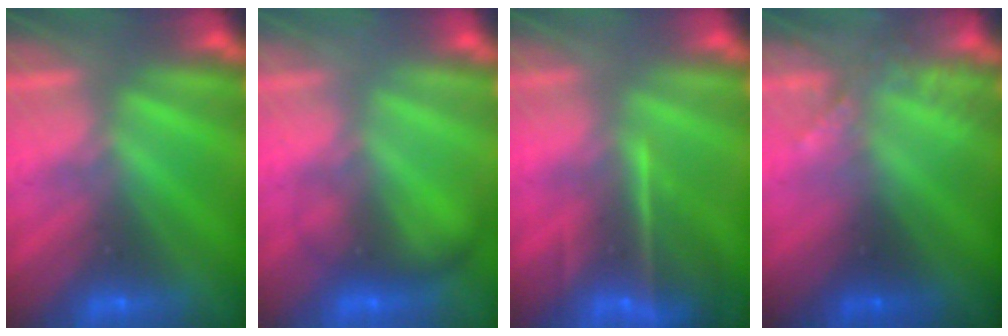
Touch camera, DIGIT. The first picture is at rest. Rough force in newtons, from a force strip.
{"total": 2.1}
{"total": 7.3}
{"total": 2.1}